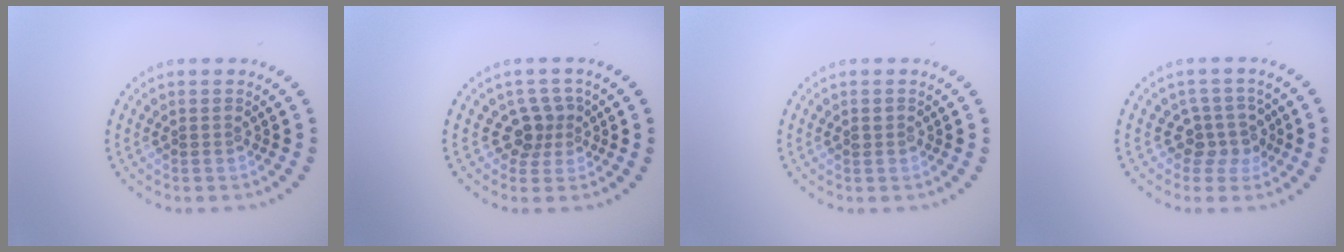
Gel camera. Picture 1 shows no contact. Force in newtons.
{"total": 2.4, "press": 1.7, "slide": 1.7}
{"total": 0.8, "press": 0.7, "slide": 0.3}
{"total": 2.8, "press": 2.2, "slide": 1.6}